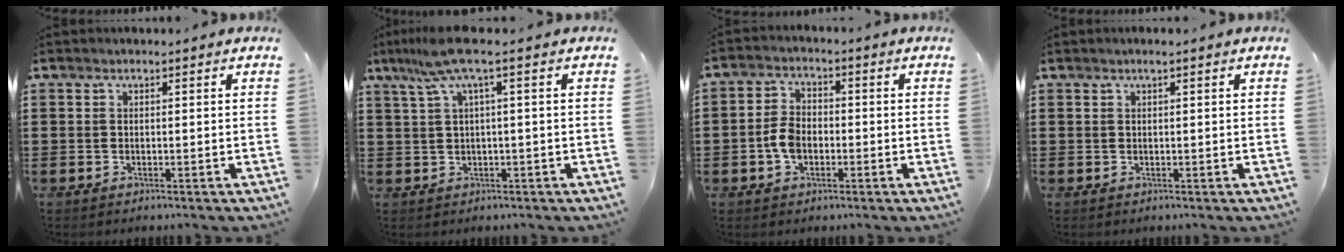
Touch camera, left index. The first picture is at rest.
{"total": 6.0, "force": [1.9, 0.3, 5.7], "torque": [-0.126, -0.003, 0.028]}
{"total": 4.4, "force": [-1.0, 2.9, 3.2], "torque": [-0.088, -0.003, -0.027]}
{"total": 0.8, "force": [0.4, 0.0, 0.7], "torque": [-0.012, 0.001, 0.007]}